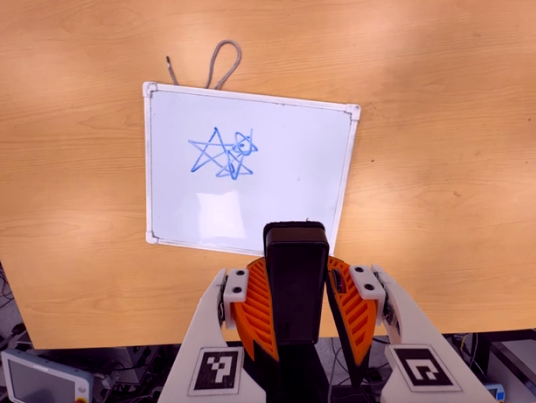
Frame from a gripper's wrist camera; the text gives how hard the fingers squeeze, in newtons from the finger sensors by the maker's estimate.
{"total": 9.7, "left": 8.1, "right": 11.3}